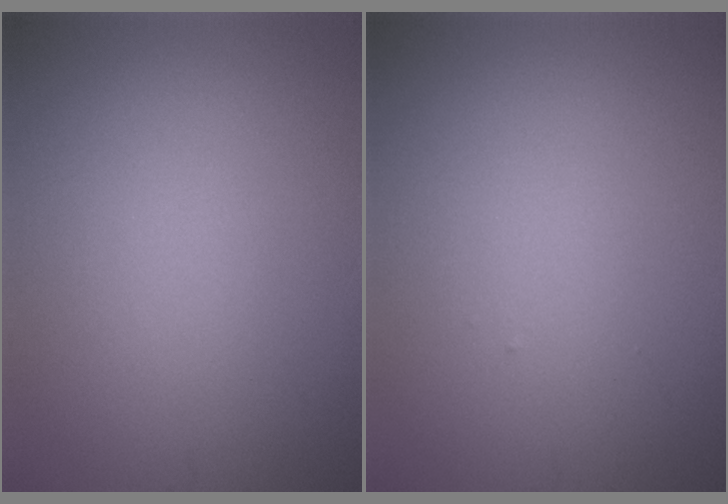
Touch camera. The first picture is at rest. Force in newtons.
{"total": 0.0}